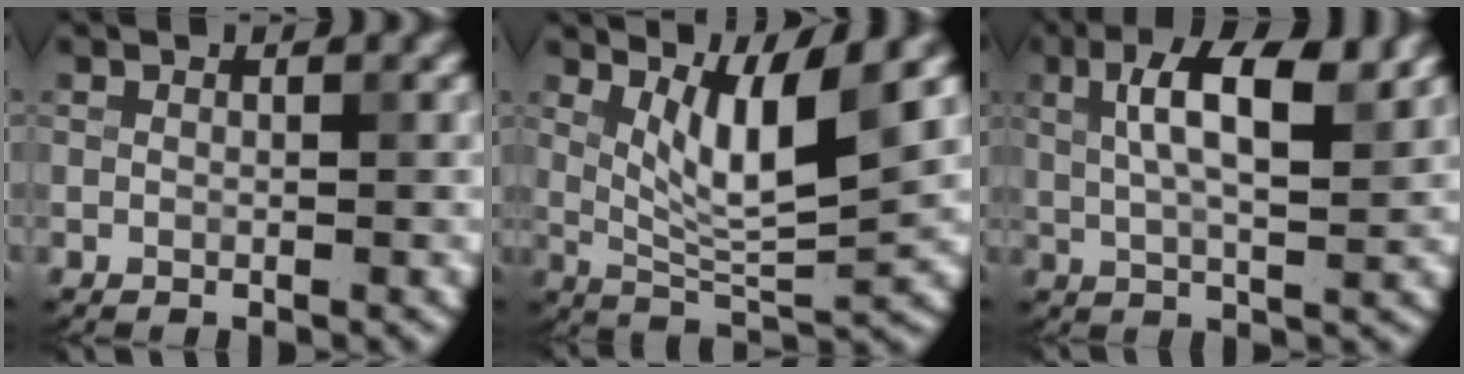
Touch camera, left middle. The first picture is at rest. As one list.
[{"total": 6.5, "force": [2.7, 1.2, 5.7], "torque": [-0.104, -0.010, 0.054]}, {"total": 7.2, "force": [2.7, 2.3, 6.3], "torque": [-0.108, 0.007, 0.043]}]